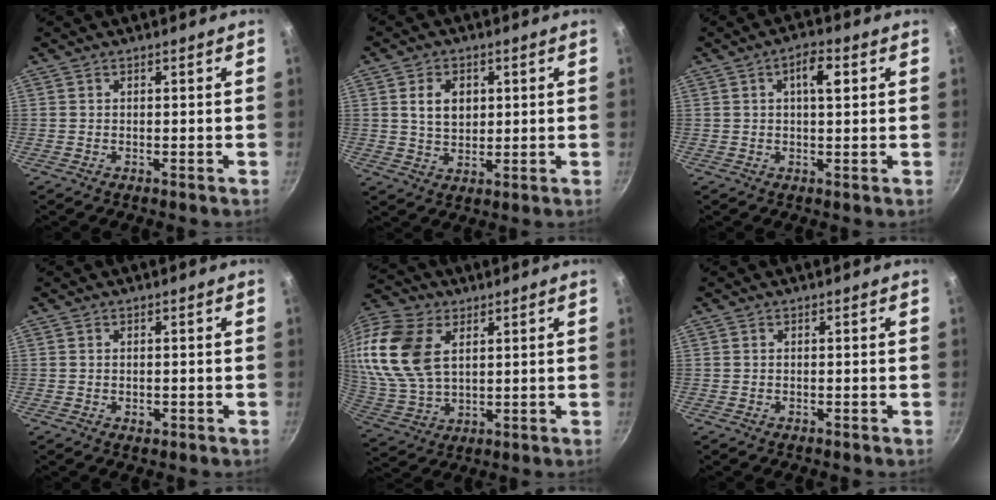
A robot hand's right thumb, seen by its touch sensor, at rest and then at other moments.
{"total": 6.3, "force": [1.5, 4.5, 4.1], "torque": [-0.056, -0.007, 0.028]}
{"total": 5.0, "force": [1.4, 1.9, 4.4], "torque": [-0.065, 0.005, 0.017]}
{"total": 1.3, "force": [-0.3, 0.9, 0.9], "torque": [-0.012, 0.000, -0.005]}
{"total": 21.2, "force": [6.8, 13.7, 14.7], "torque": [-0.321, -0.006, 0.135]}
{"total": 0.0}